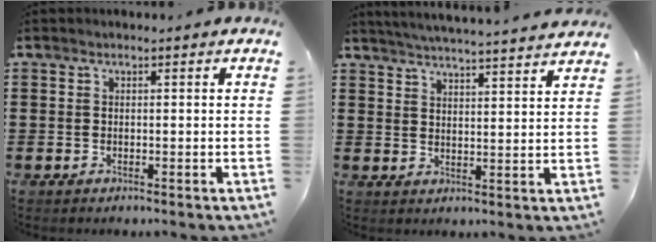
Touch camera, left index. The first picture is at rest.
{"total": 4.4, "force": [4.3, -0.9, 0.6], "torque": [-0.029, -0.029, 0.073]}